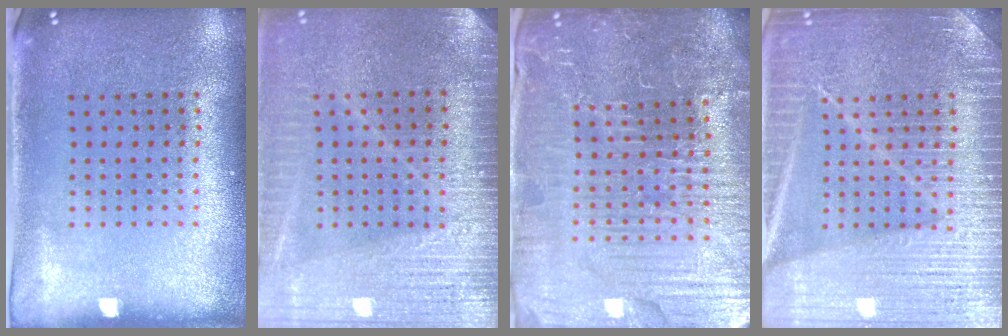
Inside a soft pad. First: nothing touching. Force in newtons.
{"total": 3.7, "press": 3.3, "slide": 1.7}
{"total": 6.0, "press": 5.5, "slide": 2.5}
{"total": 6.8, "press": 6.7, "slide": 1.0}